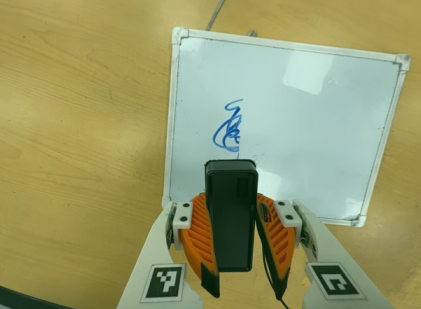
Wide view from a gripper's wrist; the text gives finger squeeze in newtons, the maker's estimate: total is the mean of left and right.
{"total": 7.9, "left": 6.5, "right": 9.2}